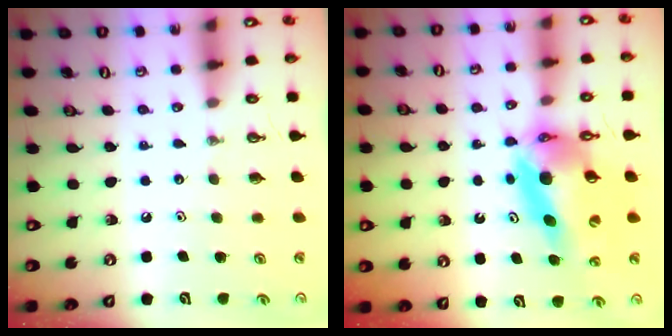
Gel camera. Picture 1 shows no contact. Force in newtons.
{"total": 13.6, "press": 13.5, "slide": 1.4}